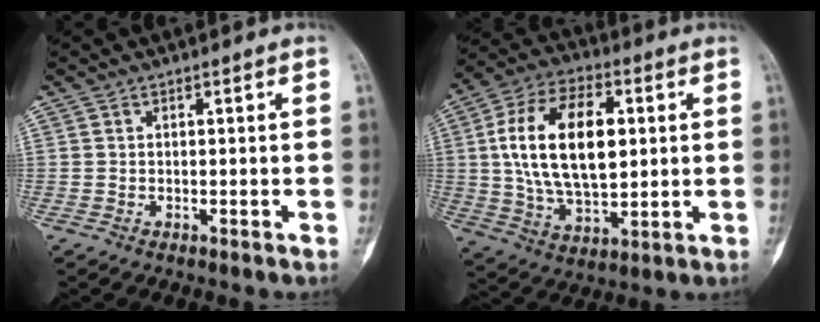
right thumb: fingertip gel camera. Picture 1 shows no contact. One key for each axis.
{"total": 20.0, "fx": 2.9, "fy": 11.1, "fz": 16.3, "tx": -0.278, "ty": 0.004, "tz": 0.052}